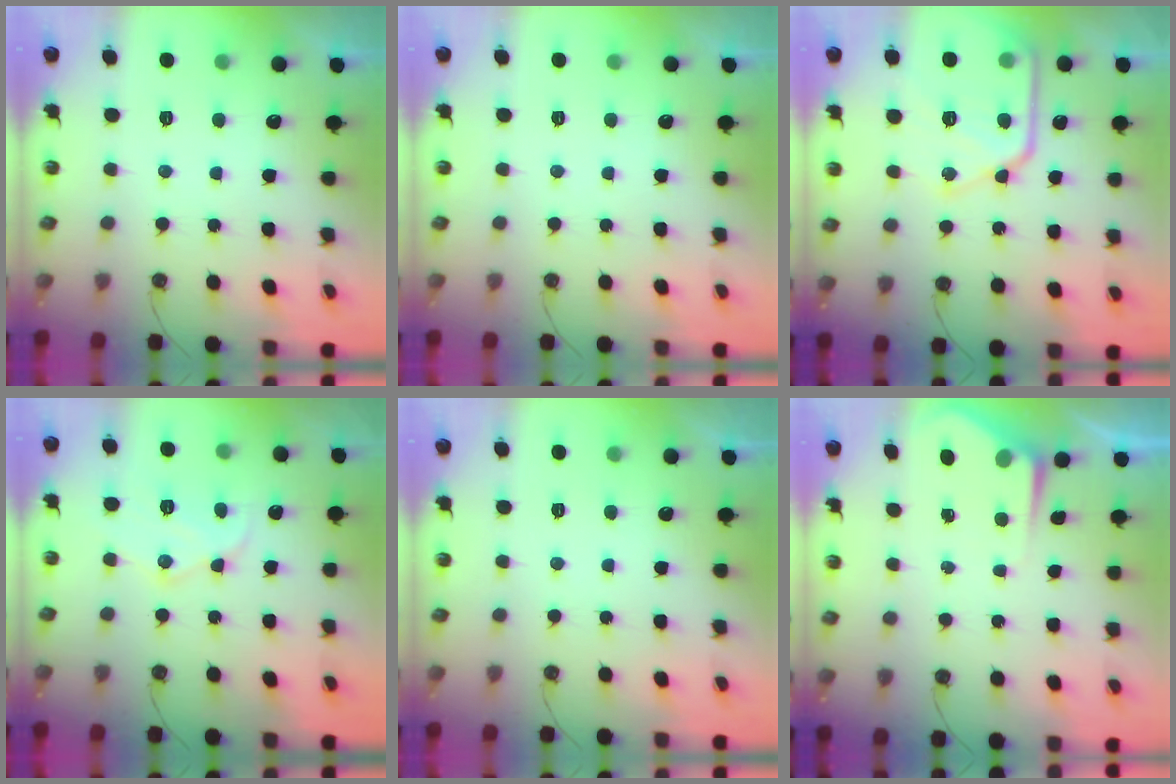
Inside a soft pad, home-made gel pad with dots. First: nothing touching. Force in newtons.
{"total": 0.0}
{"total": 16.3, "press": 16.3, "slide": 1.0}
{"total": 11.4, "press": 11.3, "slide": 0.9}
{"total": 0.0}
{"total": 3.8, "press": 3.8, "slide": 0.5}